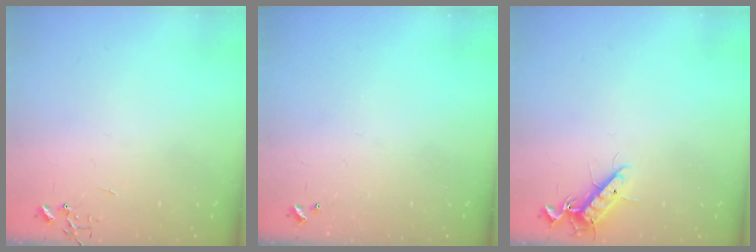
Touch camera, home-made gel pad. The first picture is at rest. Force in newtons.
{"total": 0.0}
{"total": 11.0, "press": 10.9, "slide": 1.9}